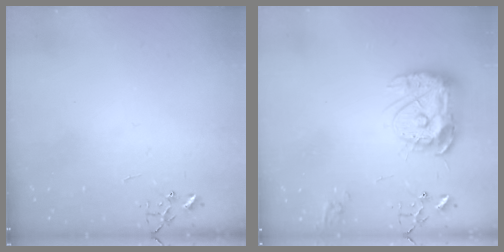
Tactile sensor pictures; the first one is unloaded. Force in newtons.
{"total": 15.4, "press": 15.3, "slide": 1.3}